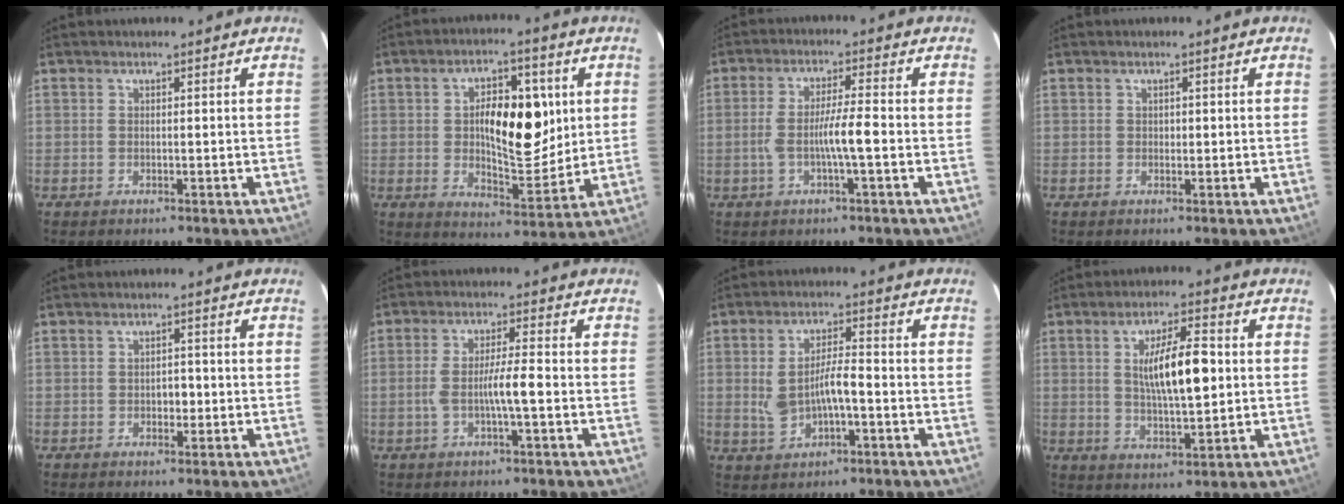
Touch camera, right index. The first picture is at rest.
{"total": 12.8, "force": [2.1, 5.0, 11.6], "torque": [-0.184, 0.010, 0.040]}
{"total": 5.8, "force": [-1.3, 0.1, 5.6], "torque": [-0.110, 0.004, -0.022]}
{"total": 0.6, "force": [0.1, 0.5, 0.4], "torque": [-0.006, 0.001, 0.001]}
{"total": 1.8, "force": [-0.4, 1.1, 1.3], "torque": [-0.017, 0.005, -0.006]}
{"total": 5.1, "force": [-1.3, 0.1, 4.9], "torque": [-0.096, 0.006, -0.021]}
{"total": 6.5, "force": [-0.9, 2.3, 6.0], "torque": [-0.122, 0.010, -0.010]}
{"total": 9.9, "force": [1.1, 2.2, 9.6], "torque": [-0.169, 0.006, 0.021]}